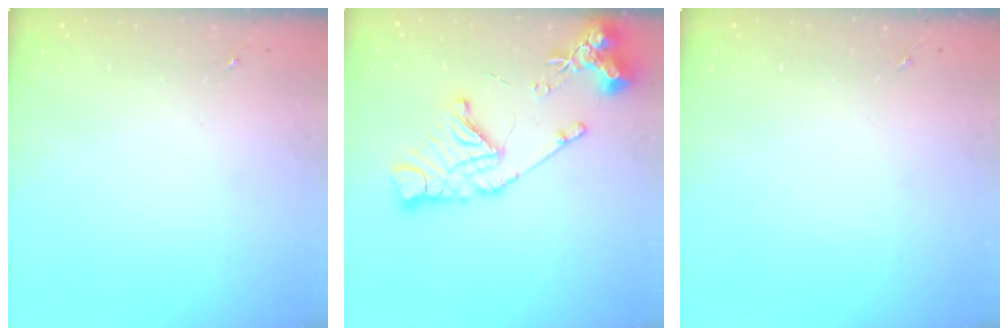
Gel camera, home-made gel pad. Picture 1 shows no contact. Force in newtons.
{"total": 16.4, "press": 16.3, "slide": 1.9}
{"total": 0.0}